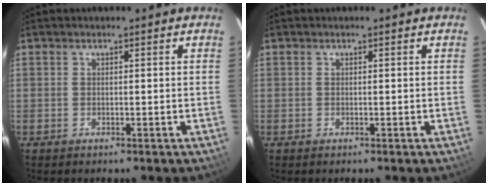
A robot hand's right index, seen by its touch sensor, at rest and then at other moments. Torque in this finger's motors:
{"motor_torque": [0.13, 0.28, 0.04, 0.00]}